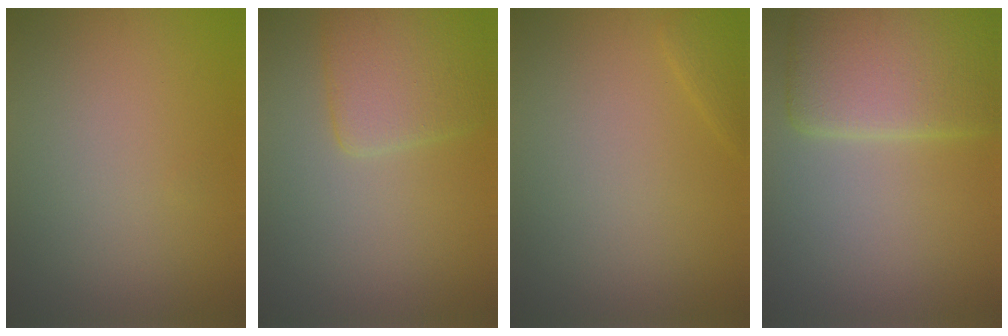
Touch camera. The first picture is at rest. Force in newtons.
{"total": 4.4, "press": 4.4, "slide": 0.4}
{"total": 1.1, "press": 1.1, "slide": 0.1}
{"total": 9.0, "press": 9.0, "slide": 0.3}